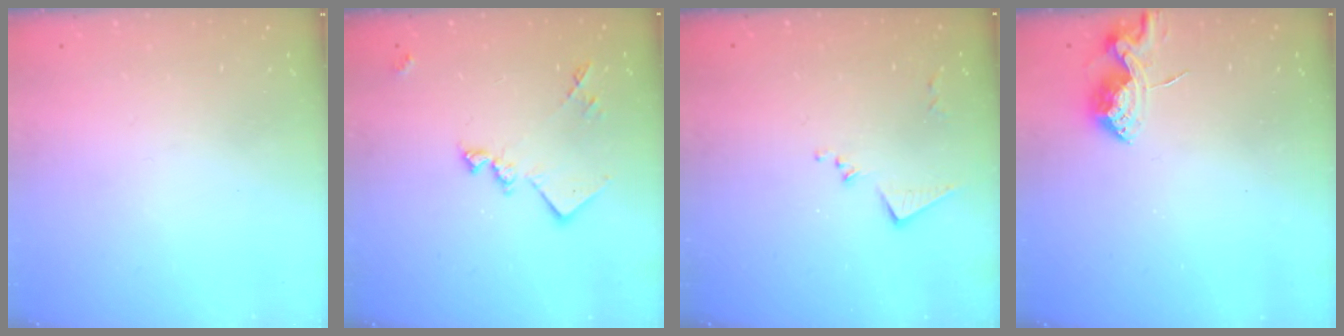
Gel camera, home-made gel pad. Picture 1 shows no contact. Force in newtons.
{"total": 12.5, "press": 12.5, "slide": 0.6}
{"total": 8.5, "press": 8.5, "slide": 0.4}
{"total": 7.3, "press": 7.3, "slide": 0.6}